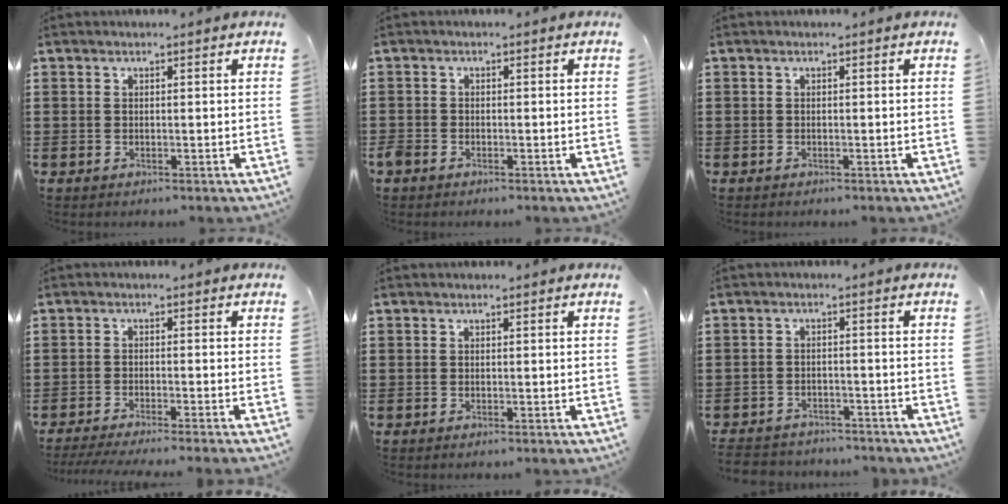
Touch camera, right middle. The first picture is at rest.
{"total": 1.3, "force": [-1.0, 0.7, 0.3], "torque": [-0.024, -0.003, -0.027]}
{"total": 0.0}
{"total": 2.5, "force": [-2.2, -0.3, 1.2], "torque": [-0.019, 0.000, -0.043]}
{"total": 0.0}
{"total": 3.5, "force": [-3.4, 0.7, 0.2], "torque": [-0.015, -0.001, -0.076]}